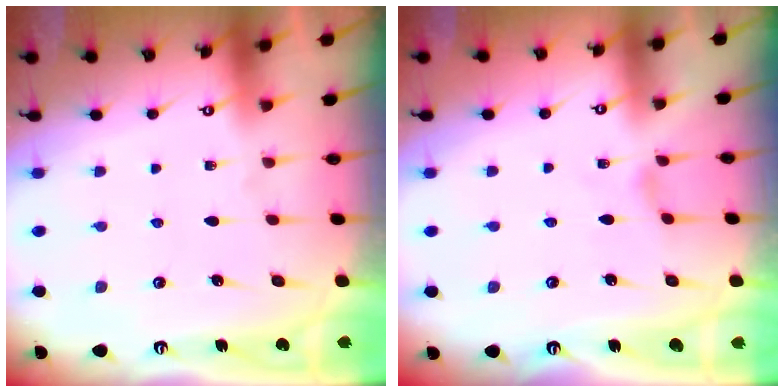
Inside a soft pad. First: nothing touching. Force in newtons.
{"total": 0.9, "press": 0.9, "slide": 0.3}